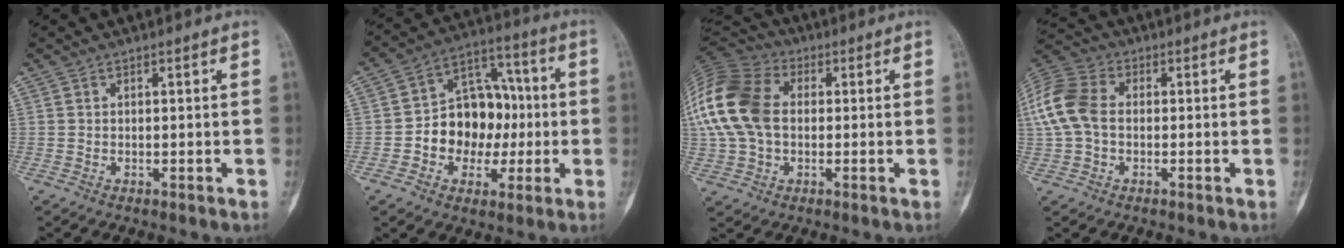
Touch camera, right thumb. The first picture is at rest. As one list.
[{"total": 14.7, "force": [-1.4, 11.2, 9.4], "torque": [-0.090, 0.043, -0.025]}, {"total": 18.7, "force": [1.5, 13.1, 13.2], "torque": [-0.290, 0.022, 0.021]}, {"total": 11.4, "force": [0.3, 8.1, 8.1], "torque": [-0.178, 0.028, -0.002]}]